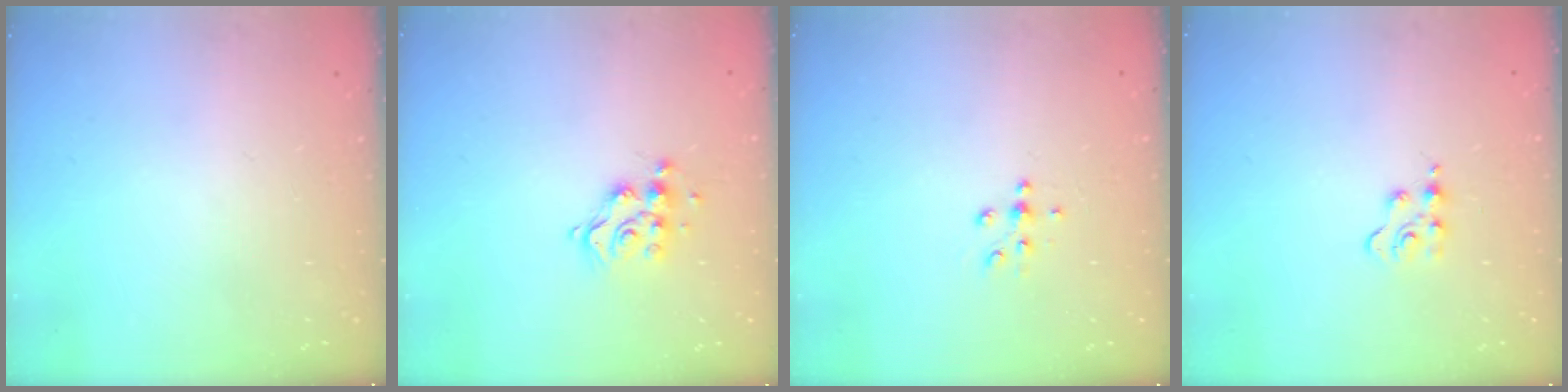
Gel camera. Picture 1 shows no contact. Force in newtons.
{"total": 10.4, "press": 10.4, "slide": 0.8}
{"total": 5.8, "press": 5.5, "slide": 2.0}
{"total": 3.5, "press": 3.5, "slide": 0.4}